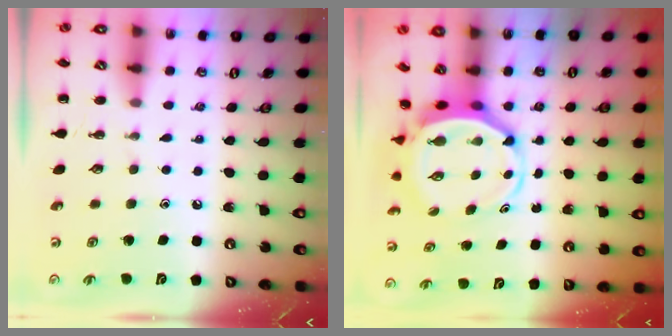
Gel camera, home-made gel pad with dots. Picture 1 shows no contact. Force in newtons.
{"total": 5.4, "press": 5.2, "slide": 1.2}